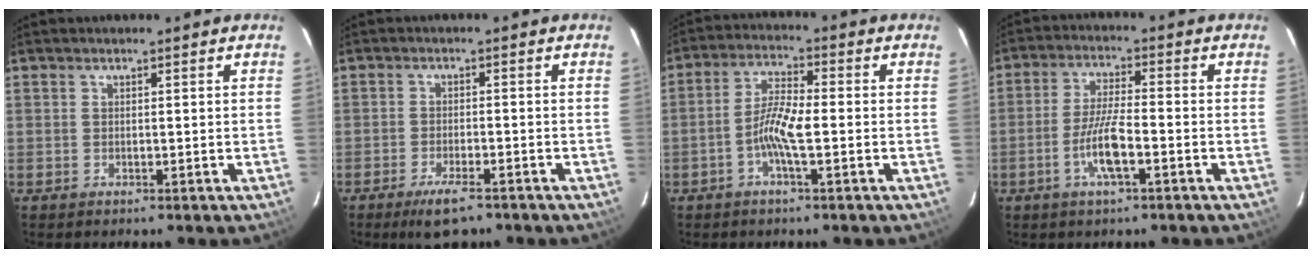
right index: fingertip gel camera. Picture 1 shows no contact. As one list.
[{"total": 5.9, "force": [-4.4, 1.5, 3.6], "torque": [-0.080, -0.012, -0.073]}, {"total": 6.1, "force": [-1.8, 0.9, 5.8], "torque": [-0.119, 0.010, -0.040]}, {"total": 7.0, "force": [-3.0, 0.9, 6.3], "torque": [-0.125, 0.000, -0.057]}]